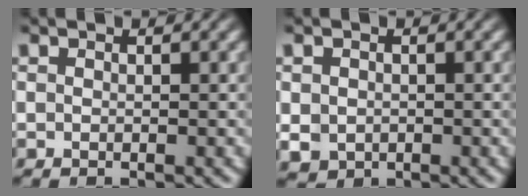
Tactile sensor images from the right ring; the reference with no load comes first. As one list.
[{"total": 3.4, "force": [-0.8, 3.1, 1.2], "torque": [-0.031, -0.026, 0.005]}]